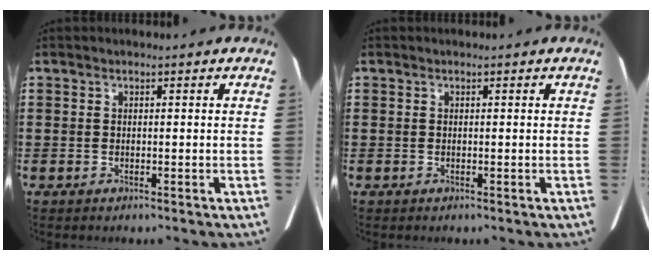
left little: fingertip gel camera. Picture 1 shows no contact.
{"total": 0.0}